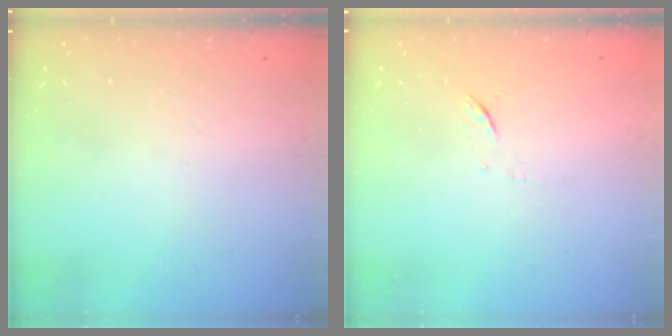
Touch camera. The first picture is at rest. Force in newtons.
{"total": 5.0, "press": 4.8, "slide": 1.4}